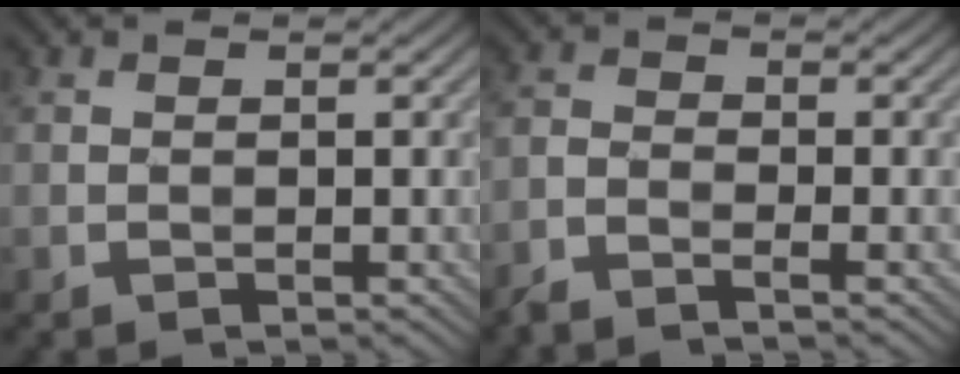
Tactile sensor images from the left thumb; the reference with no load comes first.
{"total": 2.3, "force": [-2.0, 0.3, 1.0], "torque": [-0.034, -0.001, -0.051]}